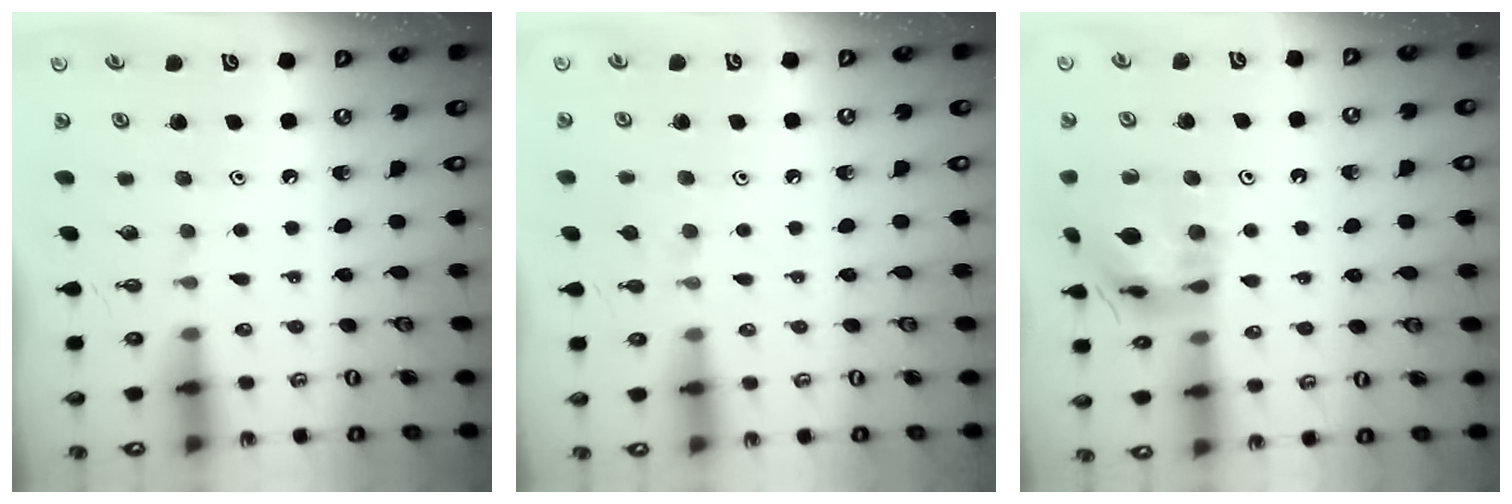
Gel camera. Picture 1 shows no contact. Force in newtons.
{"total": 3.9, "press": 3.8, "slide": 0.7}
{"total": 13.6, "press": 13.6, "slide": 1.3}